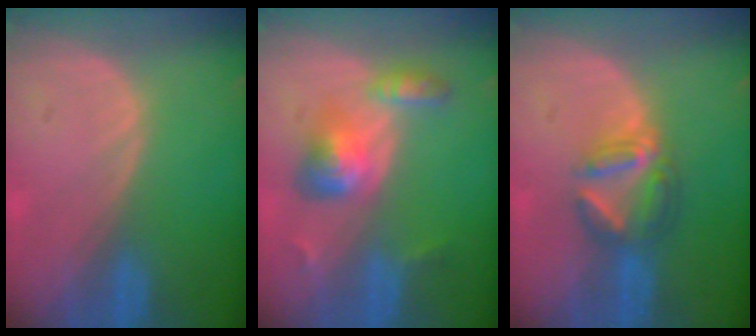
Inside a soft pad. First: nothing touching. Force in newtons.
{"total": 6.2, "press": 5.6, "slide": 2.7}
{"total": 6.2, "press": 5.5, "slide": 2.8}